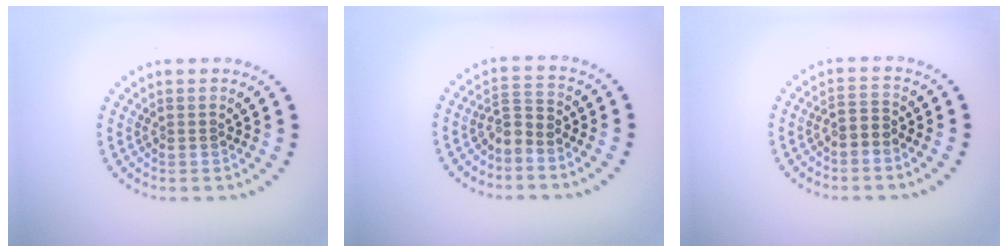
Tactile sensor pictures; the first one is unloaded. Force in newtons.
{"total": 2.1, "press": 1.4, "slide": 1.5}
{"total": 1.7, "press": 1.3, "slide": 1.1}